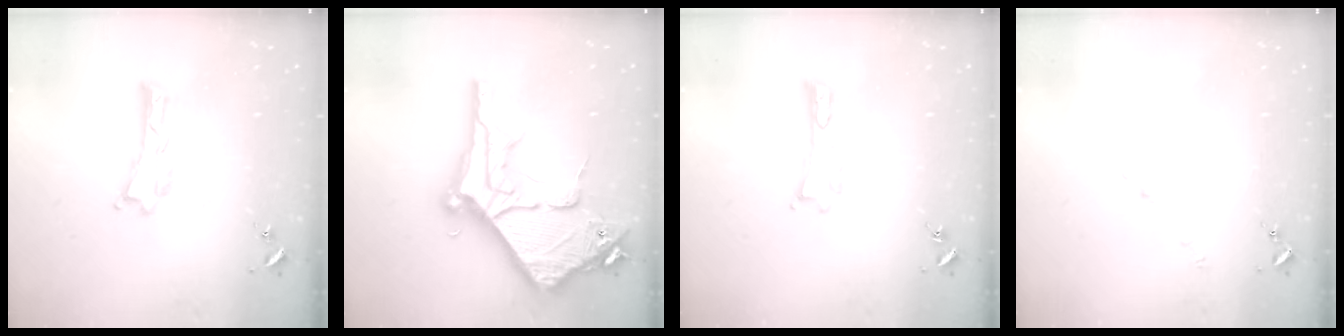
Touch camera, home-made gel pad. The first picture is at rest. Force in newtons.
{"total": 13.6, "press": 13.6, "slide": 1.4}
{"total": 0.0}
{"total": 1.7, "press": 1.7, "slide": 0.3}